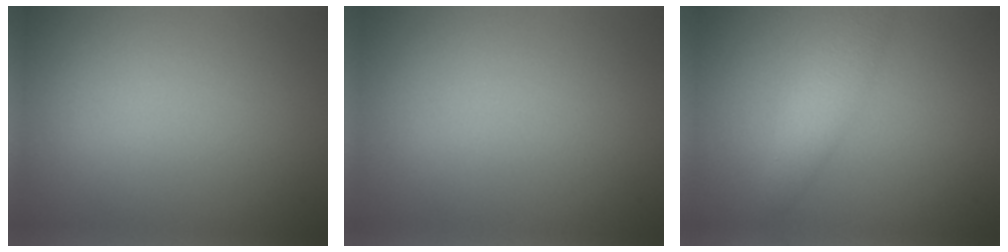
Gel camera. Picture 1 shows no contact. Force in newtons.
{"total": 0.0}
{"total": 2.9, "press": 2.9, "slide": 0.0}